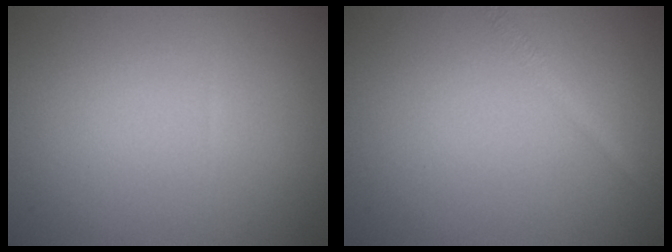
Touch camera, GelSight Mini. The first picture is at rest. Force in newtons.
{"total": 1.1, "press": 1.1, "slide": 0.0}